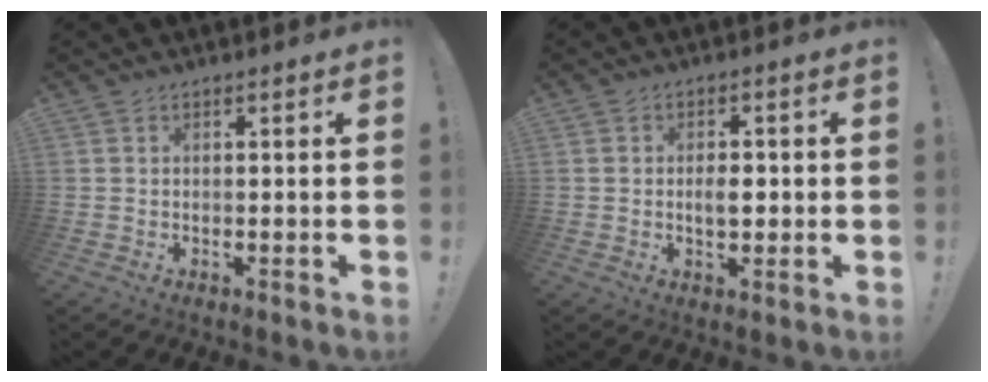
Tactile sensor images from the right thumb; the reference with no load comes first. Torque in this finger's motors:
{"motor_torque": [0.30, 0.20, 0.34, -0.16, 0.17]}